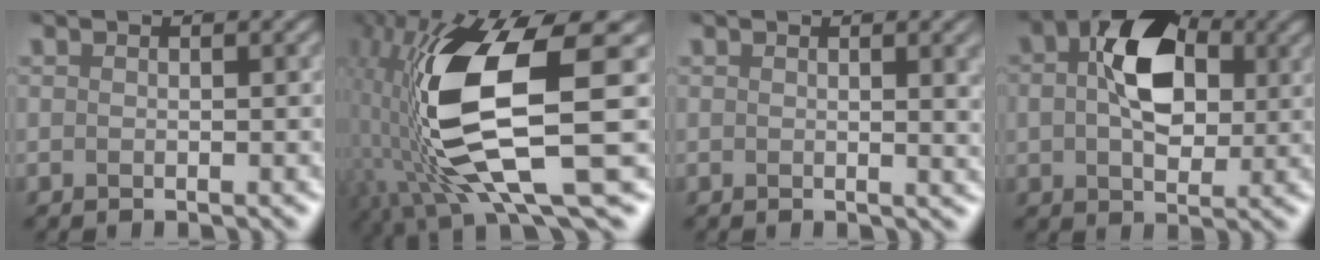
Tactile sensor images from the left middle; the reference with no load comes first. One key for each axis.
{"total": 12.1, "fx": 2.3, "fy": 5.1, "fz": 10.7, "tx": -0.235, "ty": -0.049, "tz": 0.055}
{"total": 1.9, "fx": 0.7, "fy": 0.7, "fz": 1.7, "tx": -0.023, "ty": -0.013, "tz": 0.003}
{"total": 6.0, "fx": 2.4, "fy": 3.6, "fz": 4.2, "tx": -0.068, "ty": 0.015, "tz": 0.028}